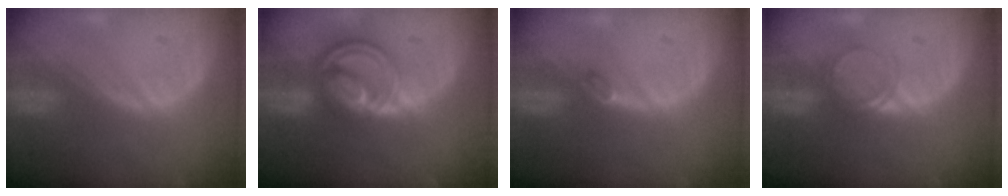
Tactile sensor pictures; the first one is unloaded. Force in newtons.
{"total": 8.7, "press": 7.4, "slide": 4.6}
{"total": 1.2, "press": 1.2, "slide": 0.4}
{"total": 2.8, "press": 2.8, "slide": 0.2}